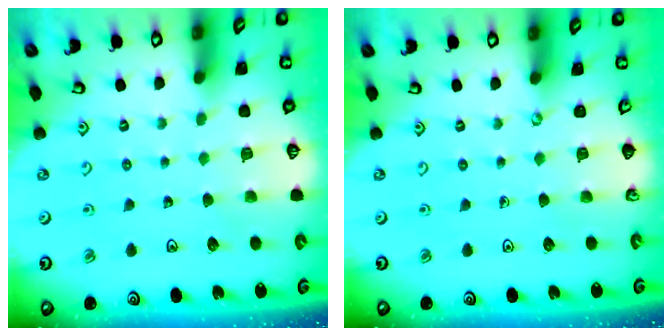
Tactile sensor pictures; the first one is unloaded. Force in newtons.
{"total": 0.0}